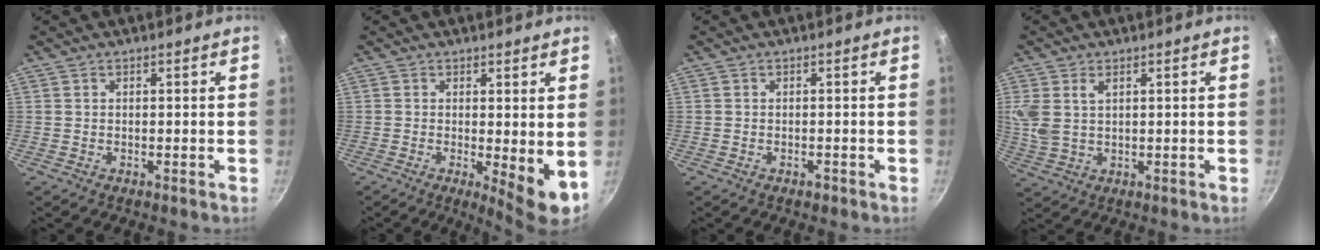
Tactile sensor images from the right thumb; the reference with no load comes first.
{"total": 6.3, "force": [-0.1, 1.8, 6.1], "torque": [-0.085, -0.016, 0.002]}
{"total": 1.0, "force": [-0.6, 0.6, 0.5], "torque": [-0.009, 0.005, -0.007]}
{"total": 6.9, "force": [2.3, 4.4, 4.8], "torque": [-0.098, -0.003, 0.052]}